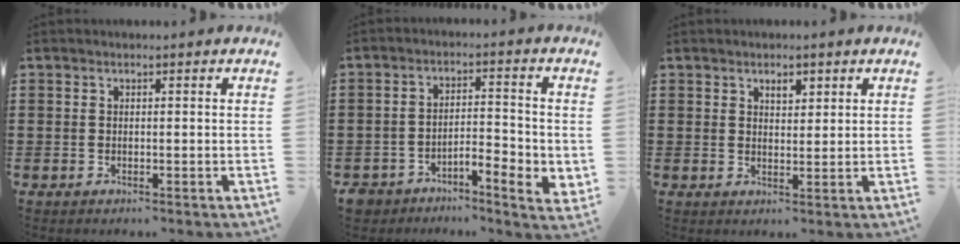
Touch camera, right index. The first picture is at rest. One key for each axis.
{"total": 4.7, "fx": -3.7, "fy": 1.3, "fz": 2.6, "tx": -0.051, "ty": 0.000, "tz": -0.073}
{"total": 2.2, "fx": 1.6, "fy": 1.1, "fz": 1.1, "tx": -0.018, "ty": 0.001, "tz": 0.027}